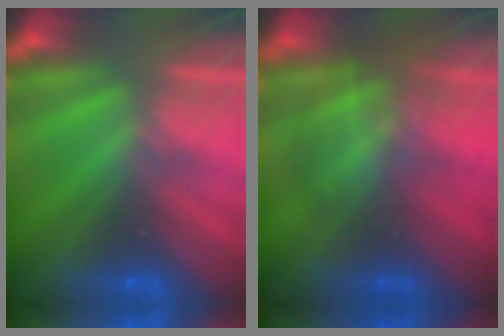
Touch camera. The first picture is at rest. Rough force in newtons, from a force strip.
{"total": 2.9}